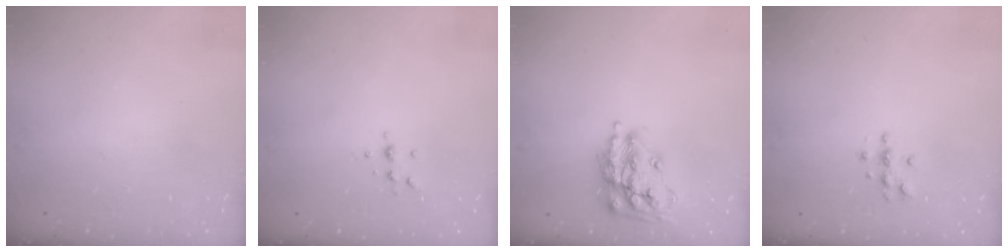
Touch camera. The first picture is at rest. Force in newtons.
{"total": 5.4, "press": 5.4, "slide": 0.7}
{"total": 14.8, "press": 14.7, "slide": 1.5}
{"total": 4.0, "press": 3.9, "slide": 0.4}